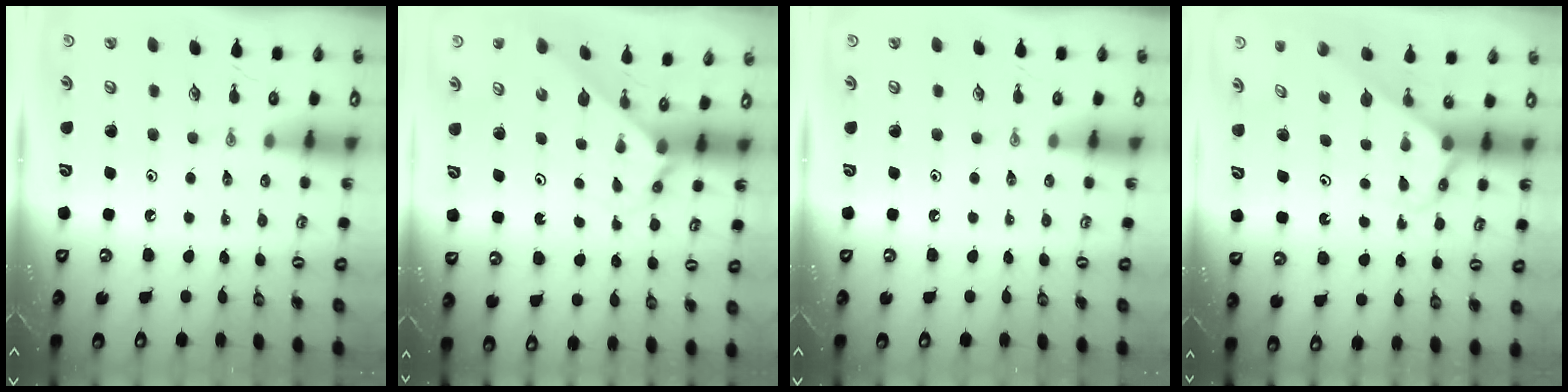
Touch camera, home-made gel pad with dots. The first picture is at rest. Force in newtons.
{"total": 2.6, "press": 2.6, "slide": 0.2}
{"total": 0.0}
{"total": 2.9, "press": 2.9, "slide": 0.2}